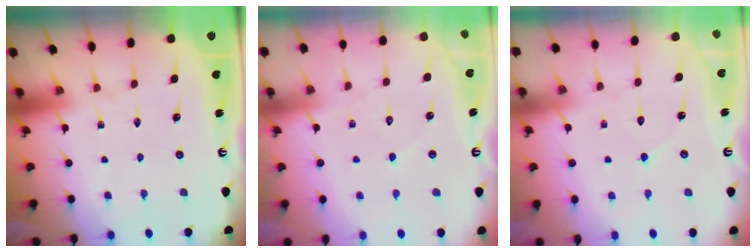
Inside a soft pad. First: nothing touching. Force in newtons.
{"total": 5.1, "press": 5.1, "slide": 0.5}
{"total": 3.5, "press": 3.5, "slide": 0.3}